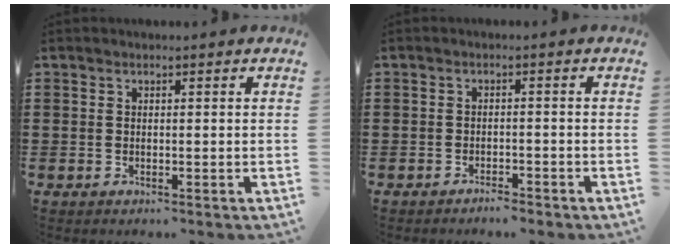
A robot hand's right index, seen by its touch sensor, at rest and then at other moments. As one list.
[{"total": 1.6, "force": [-1.6, 0.2, 0.2], "torque": [-0.010, 0.002, -0.032]}]